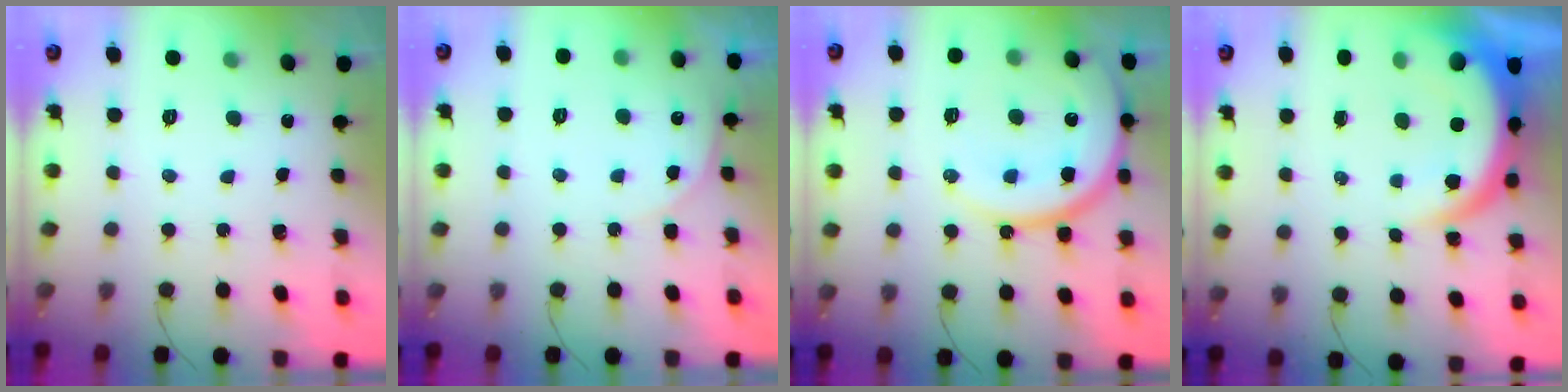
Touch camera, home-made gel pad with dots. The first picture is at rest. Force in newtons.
{"total": 4.4, "press": 4.4, "slide": 0.4}
{"total": 18.0, "press": 18.0, "slide": 1.7}
{"total": 9.1, "press": 9.1, "slide": 0.7}